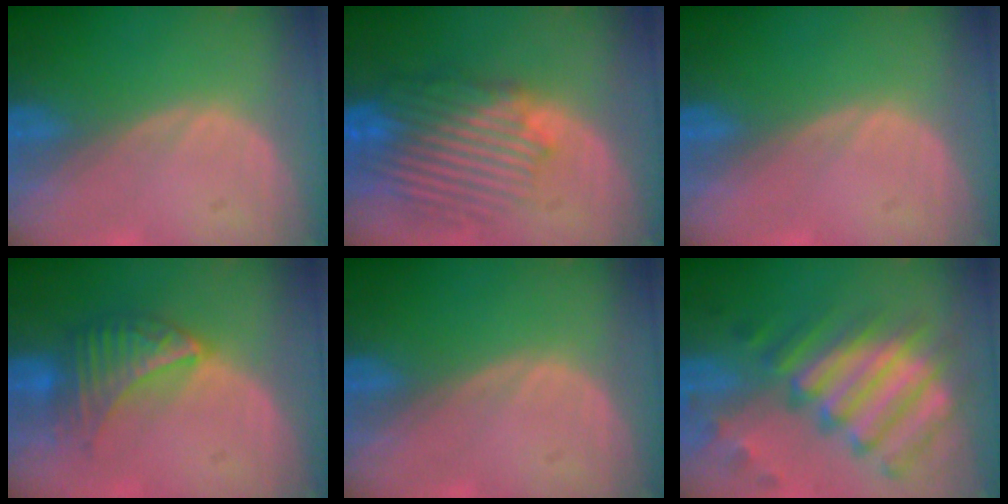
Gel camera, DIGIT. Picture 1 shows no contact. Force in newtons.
{"total": 10.2, "press": 9.7, "slide": 3.4}
{"total": 0.0}
{"total": 6.5, "press": 6.4, "slide": 1.1}
{"total": 0.0}
{"total": 12.1, "press": 10.4, "slide": 6.1}